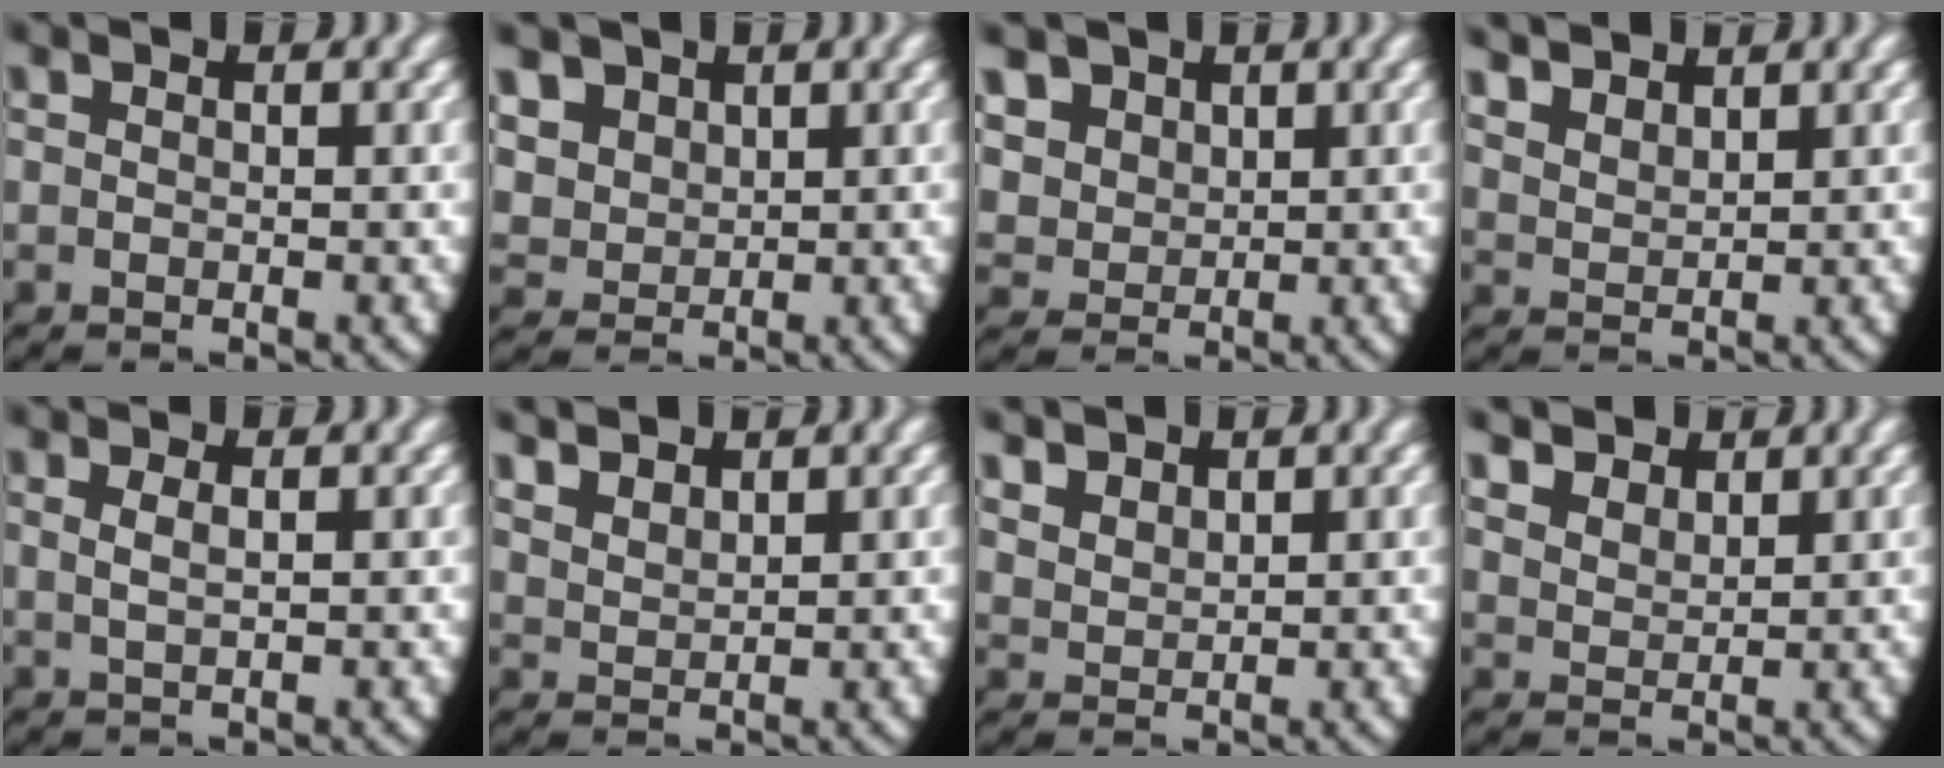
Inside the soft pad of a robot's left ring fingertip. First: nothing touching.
{"total": 6.5, "force": [1.6, 5.8, 2.7], "torque": [-0.089, -0.020, 0.036]}
{"total": 7.5, "force": [1.8, 6.5, 3.1], "torque": [-0.097, -0.018, 0.035]}
{"total": 3.1, "force": [2.6, 1.4, 0.9], "torque": [-0.026, -0.003, 0.056]}
{"total": 1.0, "force": [0.3, -0.1, 0.9], "torque": [-0.027, -0.008, 0.012]}
{"total": 2.9, "force": [2.5, 1.2, 0.8], "torque": [-0.023, -0.002, 0.053]}
{"total": 2.8, "force": [2.2, 1.5, 0.9], "torque": [-0.027, -0.004, 0.052]}
{"total": 3.6, "force": [2.9, 1.8, 1.3], "torque": [-0.029, -0.007, 0.060]}